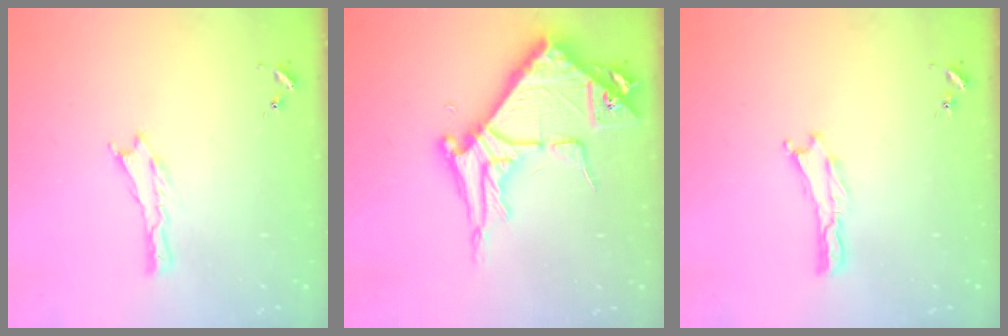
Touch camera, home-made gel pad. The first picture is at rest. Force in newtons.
{"total": 8.7, "press": 8.6, "slide": 1.0}
{"total": 0.0}